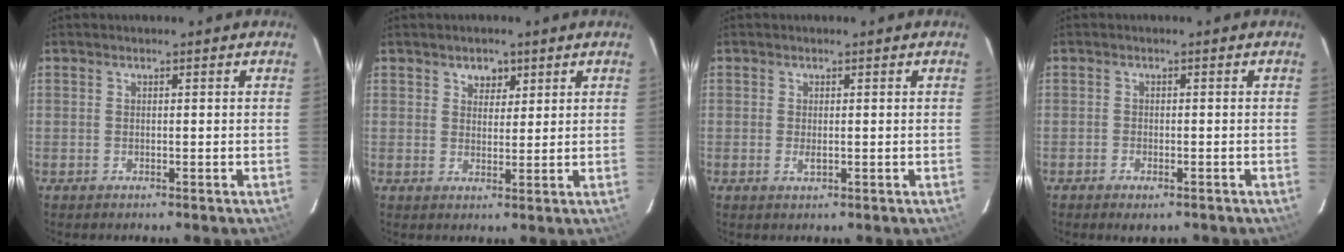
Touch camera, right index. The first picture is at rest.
{"total": 3.2, "force": [1.9, 2.4, 1.1], "torque": [-0.006, 0.004, 0.032]}
{"total": 1.3, "force": [-0.2, 0.6, 1.2], "torque": [-0.024, -0.002, -0.002]}
{"total": 2.8, "force": [-1.9, 1.4, 1.6], "torque": [-0.037, -0.007, -0.031]}